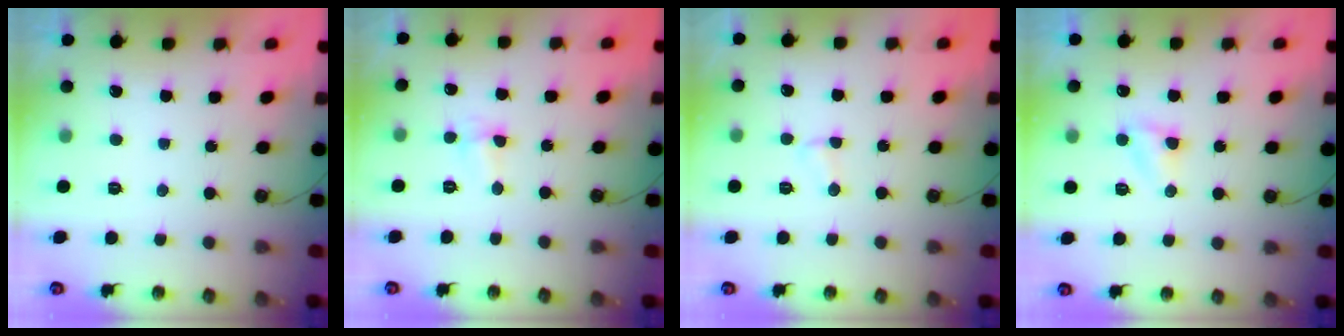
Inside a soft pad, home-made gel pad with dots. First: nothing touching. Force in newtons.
{"total": 2.9, "press": 2.7, "slide": 1.0}
{"total": 2.6, "press": 2.6, "slide": 0.2}
{"total": 4.5, "press": 4.4, "slide": 0.6}